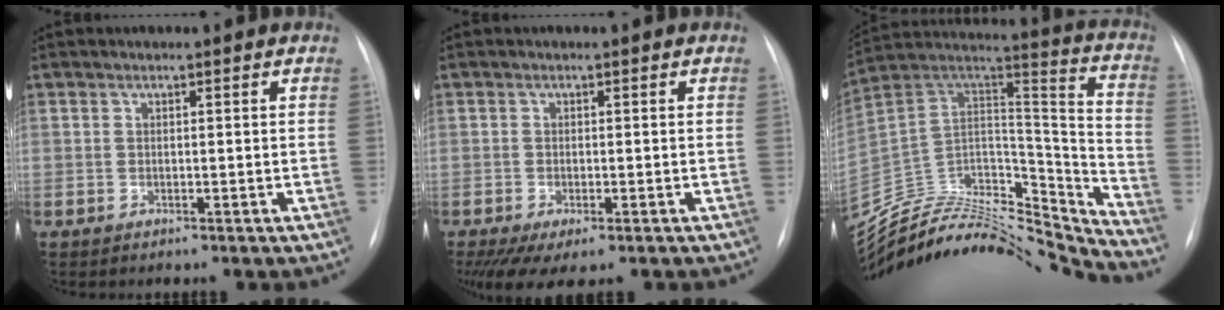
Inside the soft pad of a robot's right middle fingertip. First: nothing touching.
{"total": 6.2, "force": [-4.1, 1.9, 4.3], "torque": [-0.067, -0.015, -0.064]}
{"total": 31.5, "force": [-30.0, 4.9, 8.5], "torque": [-0.150, 0.009, -0.469]}